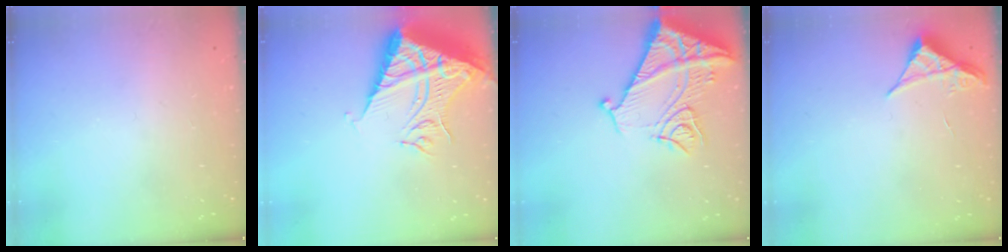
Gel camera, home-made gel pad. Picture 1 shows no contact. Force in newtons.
{"total": 12.5, "press": 12.5, "slide": 1.2}
{"total": 15.1, "press": 15.1, "slide": 1.5}
{"total": 4.1, "press": 4.1, "slide": 0.5}